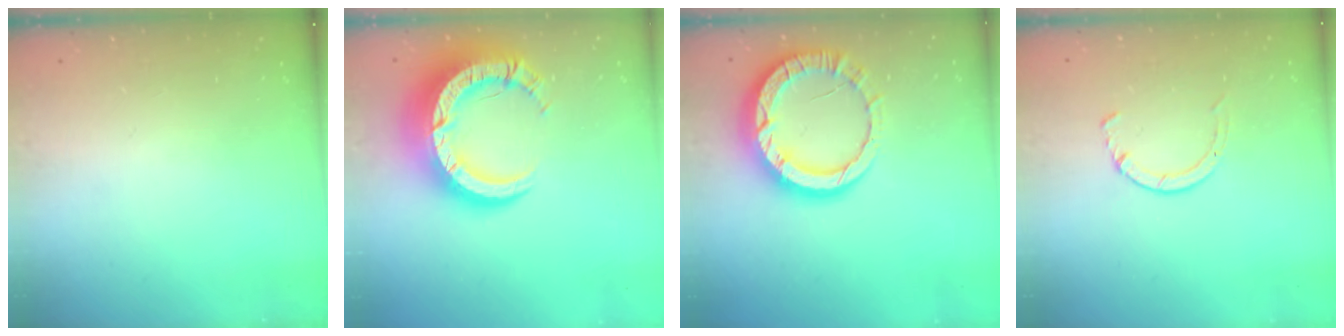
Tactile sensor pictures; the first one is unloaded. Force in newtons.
{"total": 19.6, "press": 19.5, "slide": 1.7}
{"total": 13.4, "press": 13.3, "slide": 1.4}
{"total": 2.8, "press": 2.8, "slide": 0.4}